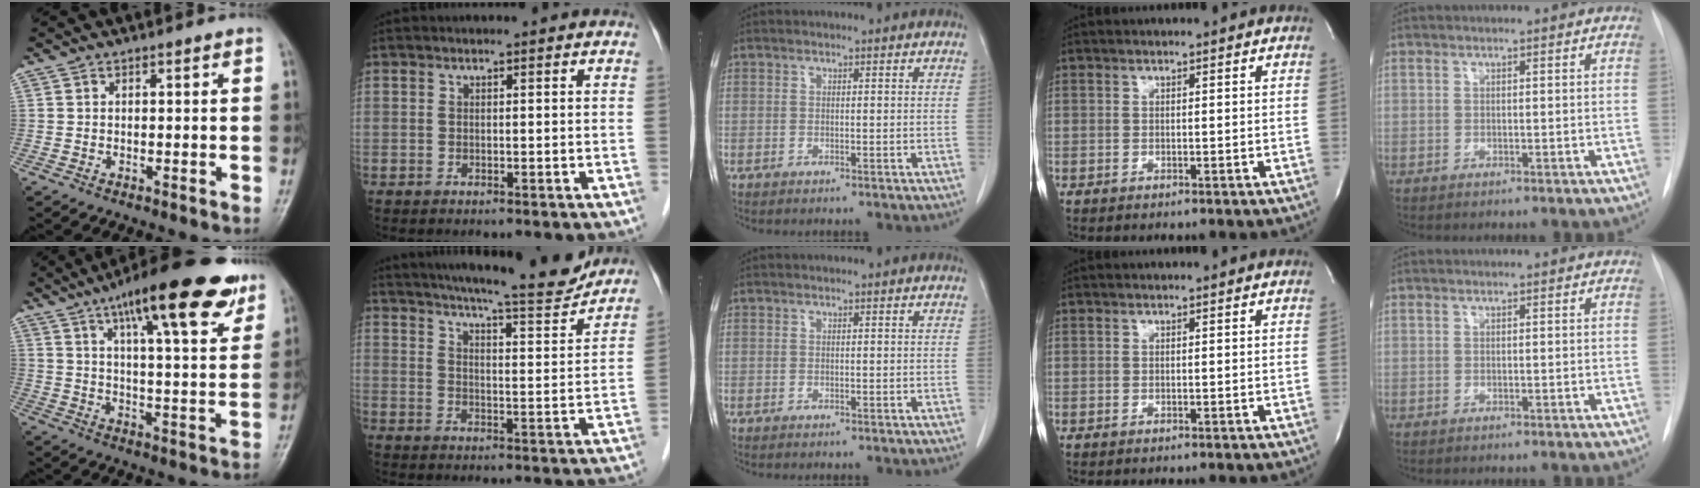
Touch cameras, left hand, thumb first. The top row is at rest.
{"thumb": {"total": 21.1, "force": [12.3, 5.7, 16.2], "torque": [-0.217, -0.027, 0.182]}, "index": {"total": 16.2, "force": [14.8, 0.7, 6.5], "torque": [-0.101, -0.021, 0.201]}}